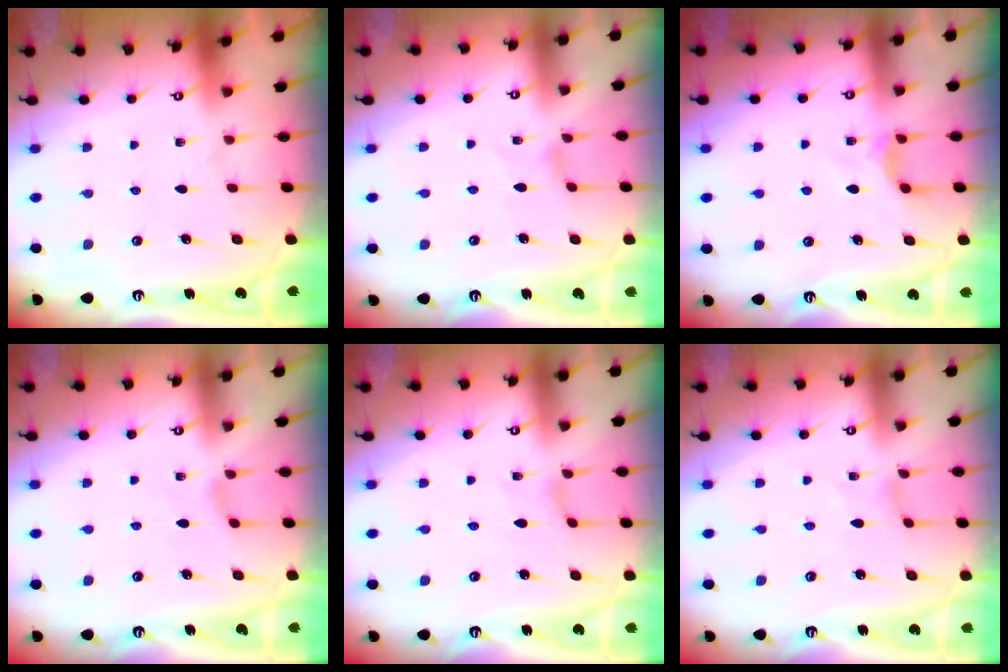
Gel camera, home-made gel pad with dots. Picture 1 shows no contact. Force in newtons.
{"total": 0.0}
{"total": 2.9, "press": 2.9, "slide": 0.4}
{"total": 2.4, "press": 2.3, "slide": 0.6}
{"total": 1.1, "press": 1.0, "slide": 0.2}
{"total": 0.0}